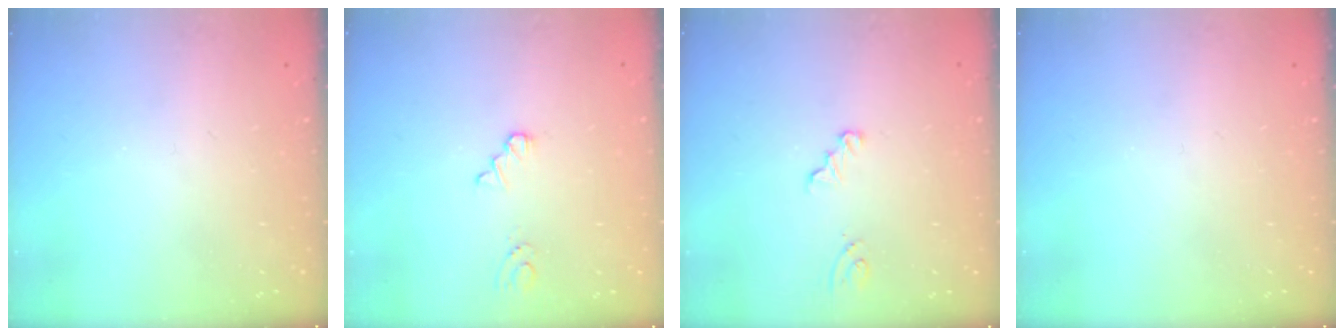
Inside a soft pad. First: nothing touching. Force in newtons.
{"total": 1.1, "press": 1.1, "slide": 0.1}
{"total": 2.3, "press": 2.3, "slide": 0.2}
{"total": 0.0}